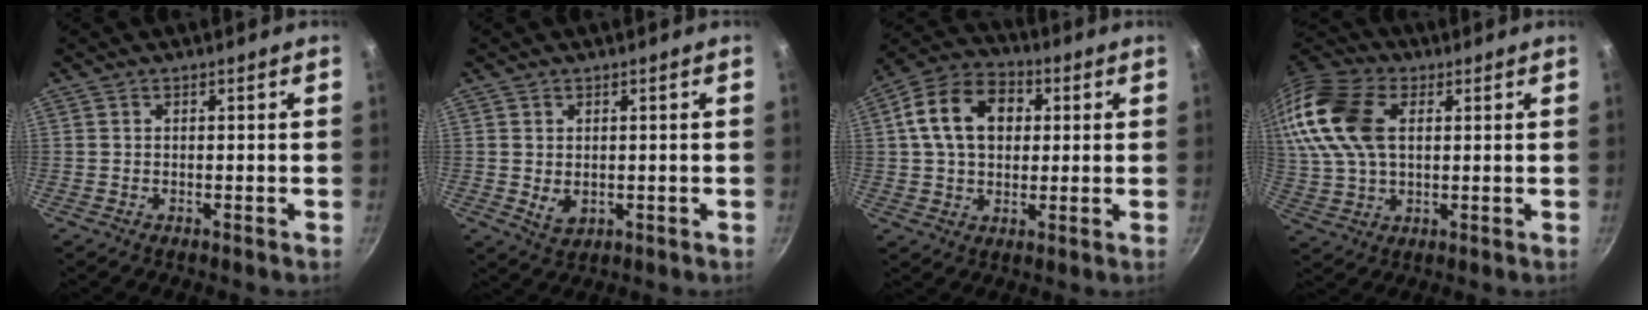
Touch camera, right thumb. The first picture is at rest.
{"total": 3.4, "force": [0.2, 2.5, 2.3], "torque": [-0.037, -0.011, 0.009]}
{"total": 14.1, "force": [2.8, 10.2, 9.3], "torque": [-0.137, 0.019, 0.033]}
{"total": 19.4, "force": [4.7, 12.4, 14.2], "torque": [-0.298, 0.014, 0.082]}